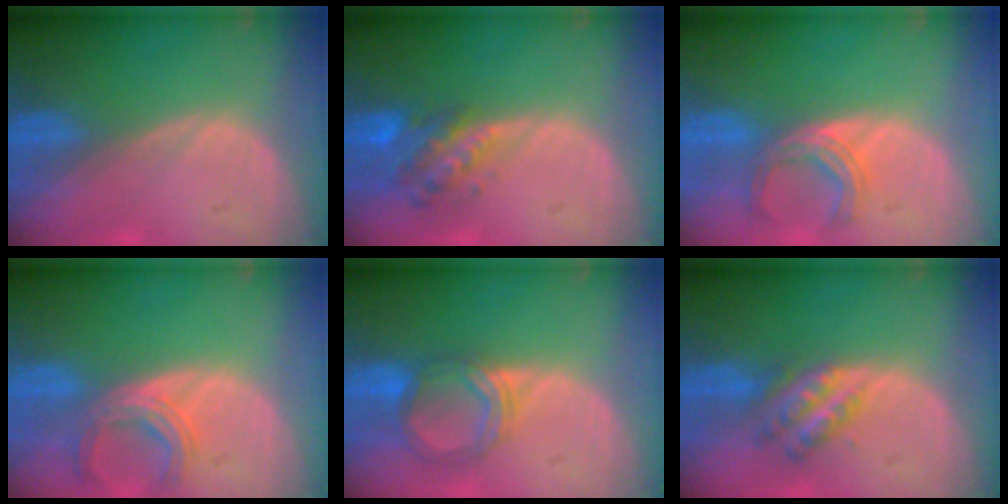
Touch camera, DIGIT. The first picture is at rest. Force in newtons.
{"total": 6.3, "press": 5.7, "slide": 2.5}
{"total": 4.9, "press": 4.8, "slide": 1.1}
{"total": 5.8, "press": 5.4, "slide": 2.2}
{"total": 5.4, "press": 5.3, "slide": 0.9}
{"total": 5.9, "press": 5.1, "slide": 2.8}